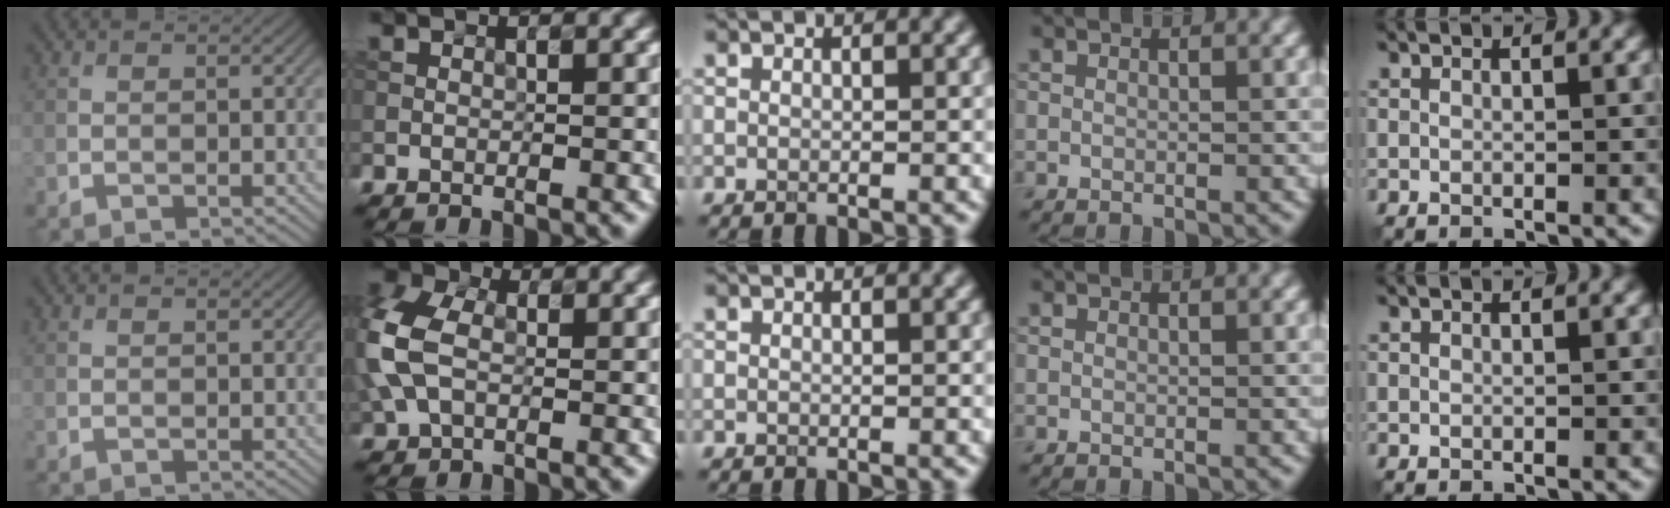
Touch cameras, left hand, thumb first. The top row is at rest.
{"index": {"total": 7.4, "force": [0.5, 5.2, 5.3], "torque": [-0.153, 0.011, -0.004]}}